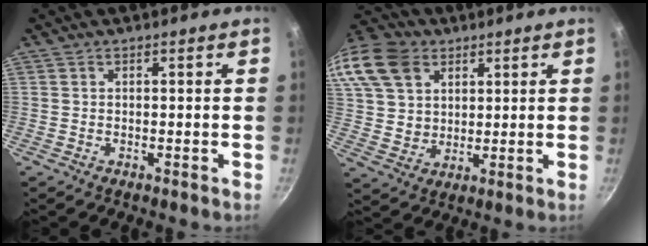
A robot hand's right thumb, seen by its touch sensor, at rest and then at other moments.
{"total": 21.2, "force": [9.8, 15.8, 10.2], "torque": [-0.229, 0.018, 0.188]}